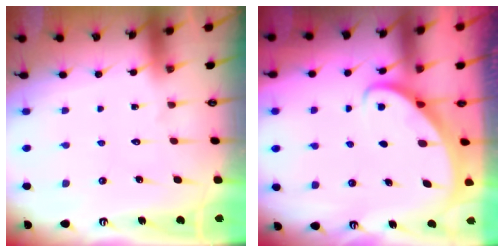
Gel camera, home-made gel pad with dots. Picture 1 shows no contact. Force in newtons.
{"total": 2.4, "press": 2.3, "slide": 0.3}